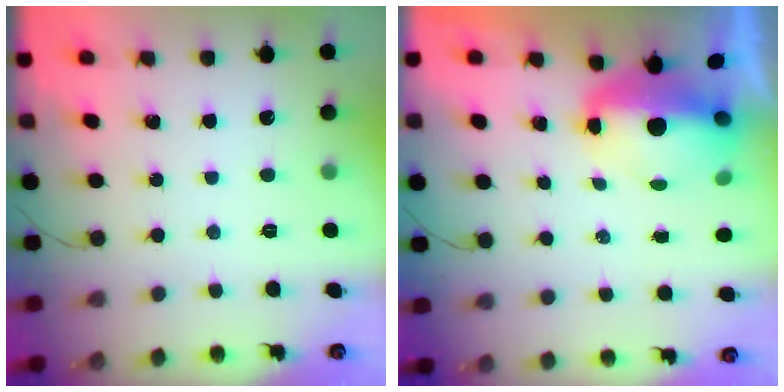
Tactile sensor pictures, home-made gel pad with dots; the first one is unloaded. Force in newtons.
{"total": 10.7, "press": 8.2, "slide": 6.8}